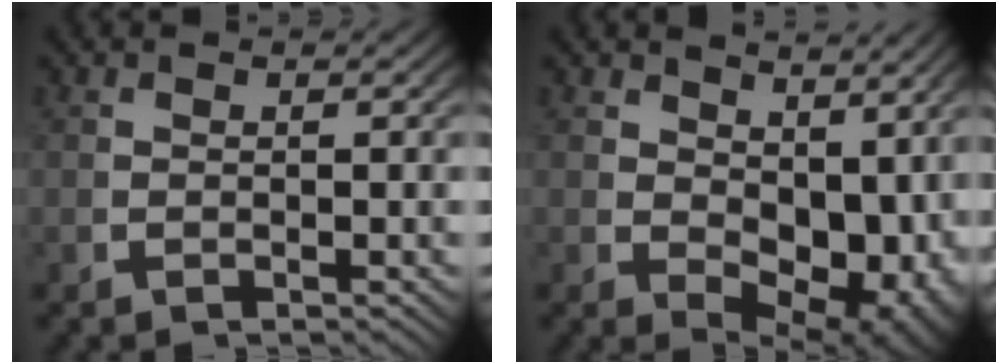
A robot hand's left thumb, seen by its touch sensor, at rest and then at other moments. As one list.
[{"total": 7.5, "force": [0.5, 4.5, 5.9], "torque": [-0.093, -0.039, 0.034]}]